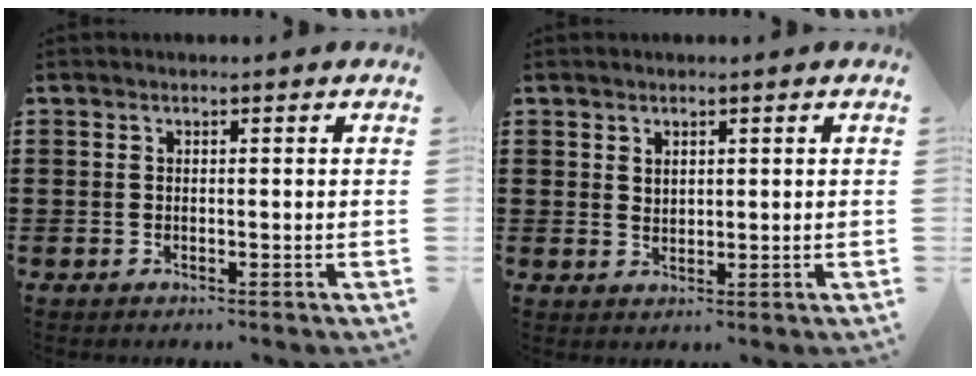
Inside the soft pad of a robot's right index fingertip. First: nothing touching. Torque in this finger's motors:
{"motor_torque": [-0.67, 0.68, -0.04, -0.01]}